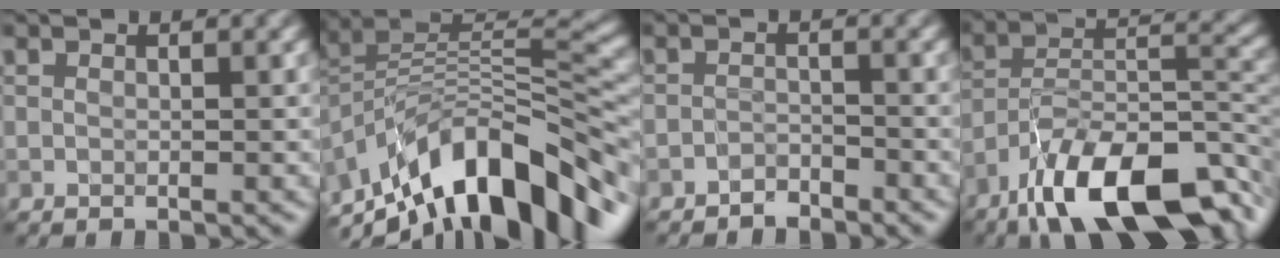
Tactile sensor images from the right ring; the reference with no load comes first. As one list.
[{"total": 13.0, "force": [-8.1, 5.2, 8.7], "torque": [-0.149, 0.028, -0.147]}, {"total": 1.5, "force": [-1.5, 0.3, 0.1], "torque": [-0.001, 0.004, -0.031]}, {"total": 12.9, "force": [-8.8, 4.2, 8.4], "torque": [-0.136, 0.002, -0.165]}]